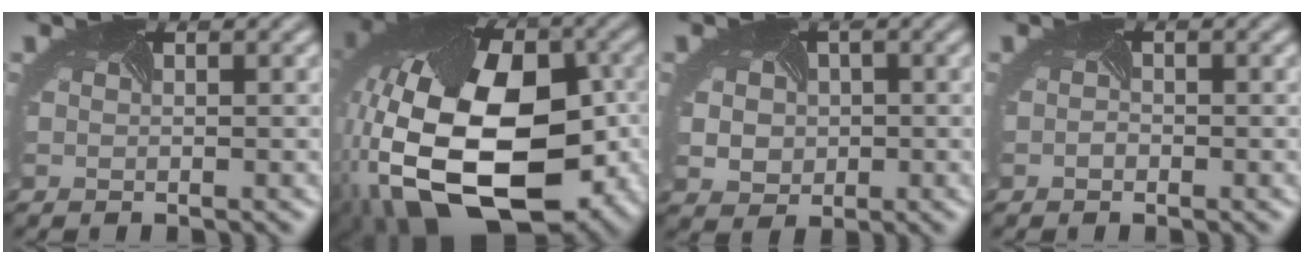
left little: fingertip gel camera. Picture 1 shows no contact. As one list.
[{"total": 19.0, "force": [-4.2, 11.7, 14.4], "torque": [-0.313, -0.046, -0.038]}, {"total": 4.1, "force": [0.2, 3.5, 2.1], "torque": [-0.046, 0.007, 0.002]}, {"total": 0.7, "force": [-0.6, -0.2, -0.3], "torque": [-0.007, -0.005, -0.005]}]